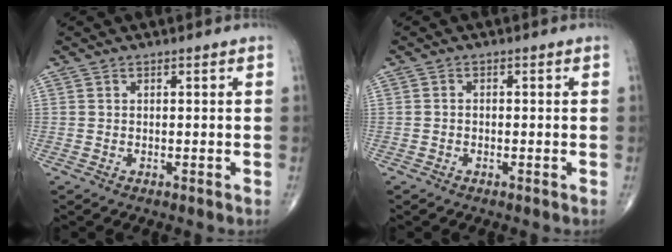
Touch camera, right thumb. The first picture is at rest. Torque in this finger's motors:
{"motor_torque": [-0.40, -0.05, -0.05, 0.04, 0.04]}